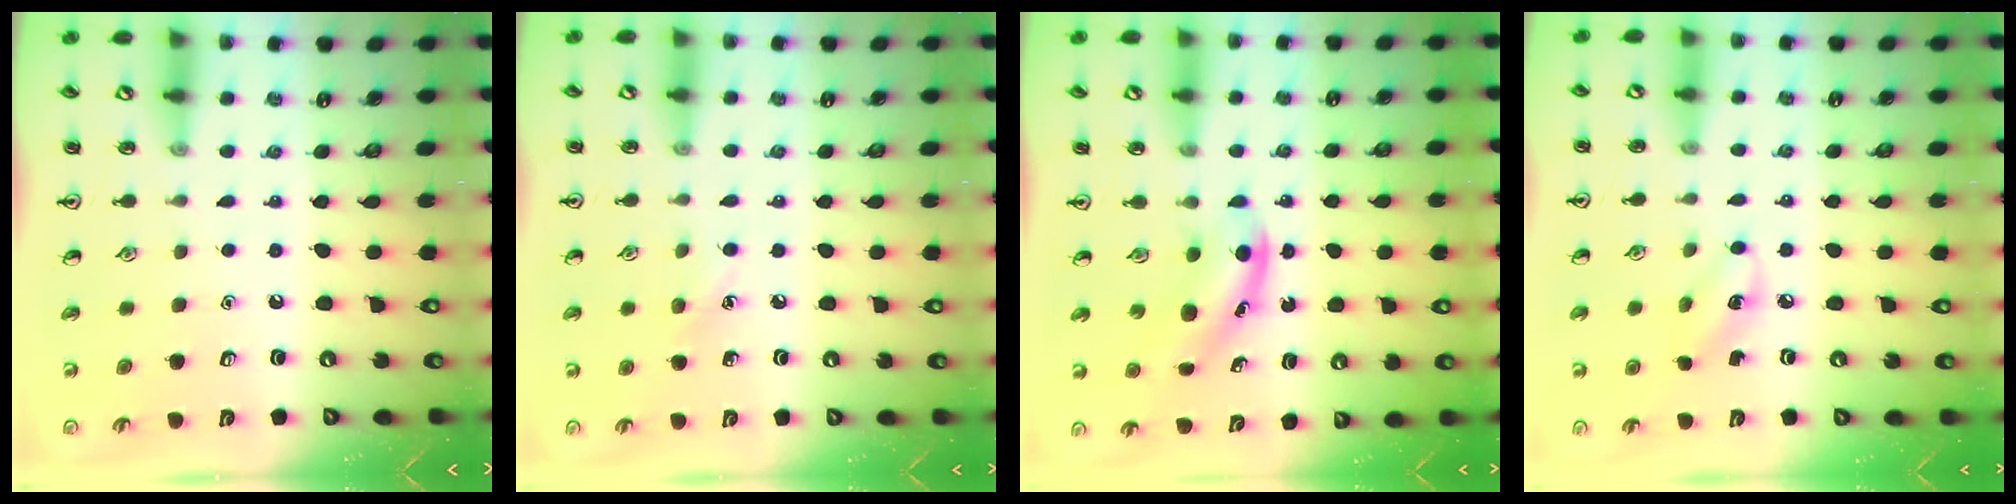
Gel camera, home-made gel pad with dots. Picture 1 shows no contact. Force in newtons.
{"total": 4.7, "press": 4.5, "slide": 1.4}
{"total": 5.2, "press": 5.1, "slide": 0.9}
{"total": 3.5, "press": 3.3, "slide": 1.1}